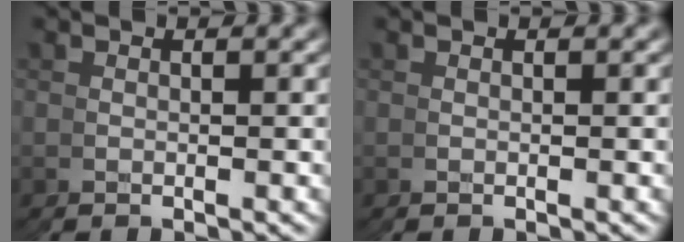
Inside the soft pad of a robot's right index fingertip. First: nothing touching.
{"total": 0.0}